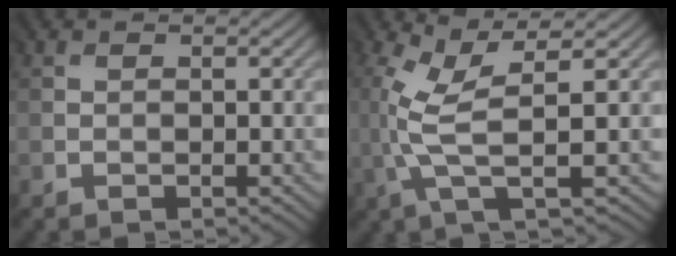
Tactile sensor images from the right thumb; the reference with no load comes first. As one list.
[{"total": 5.5, "force": [0.3, 0.9, 5.4], "torque": [-0.127, 0.009, 0.008]}]